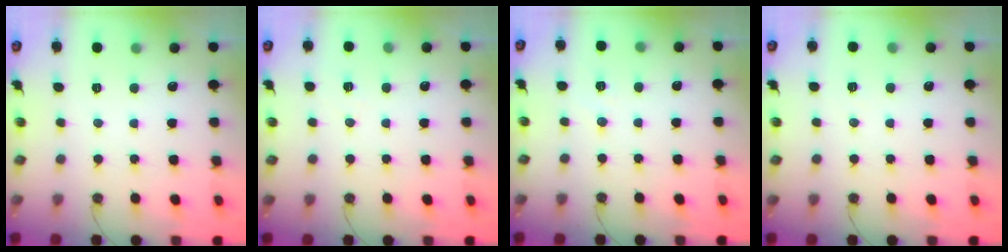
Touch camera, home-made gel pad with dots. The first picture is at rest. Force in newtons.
{"total": 4.1, "press": 3.5, "slide": 2.1}
{"total": 4.6, "press": 4.5, "slide": 1.1}
{"total": 4.1, "press": 1.9, "slide": 3.6}